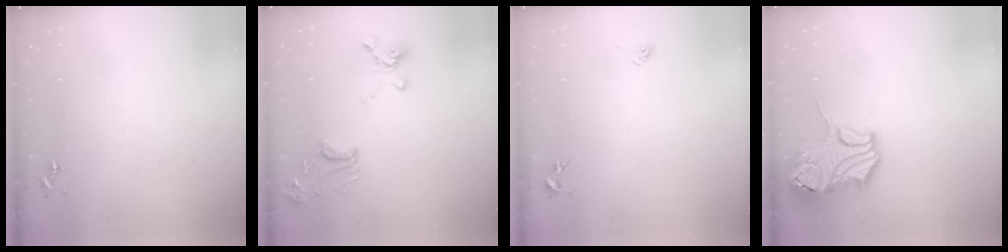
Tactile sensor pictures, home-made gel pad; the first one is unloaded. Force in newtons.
{"total": 14.3, "press": 14.2, "slide": 1.7}
{"total": 2.9, "press": 2.6, "slide": 1.4}
{"total": 15.2, "press": 15.0, "slide": 2.4}